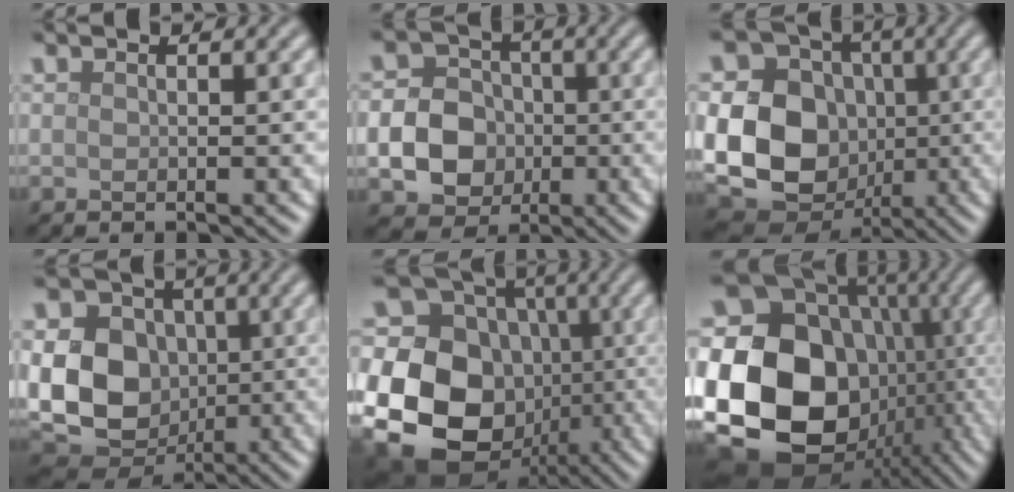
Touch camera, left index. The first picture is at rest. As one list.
[{"total": 6.4, "force": [-1.1, 5.5, 3.1], "torque": [-0.046, -0.003, -0.041]}, {"total": 16.5, "force": [-1.4, 14.2, 8.2], "torque": [-0.187, -0.001, -0.047]}, {"total": 14.1, "force": [0.1, 11.4, 8.2], "torque": [-0.156, 0.000, -0.018]}, {"total": 21.6, "force": [-3.4, 18.9, 9.9], "torque": [-0.225, 0.013, -0.102]}, {"total": 23.9, "force": [-2.9, 20.4, 12.2], "torque": [-0.257, 0.003, -0.087]}]